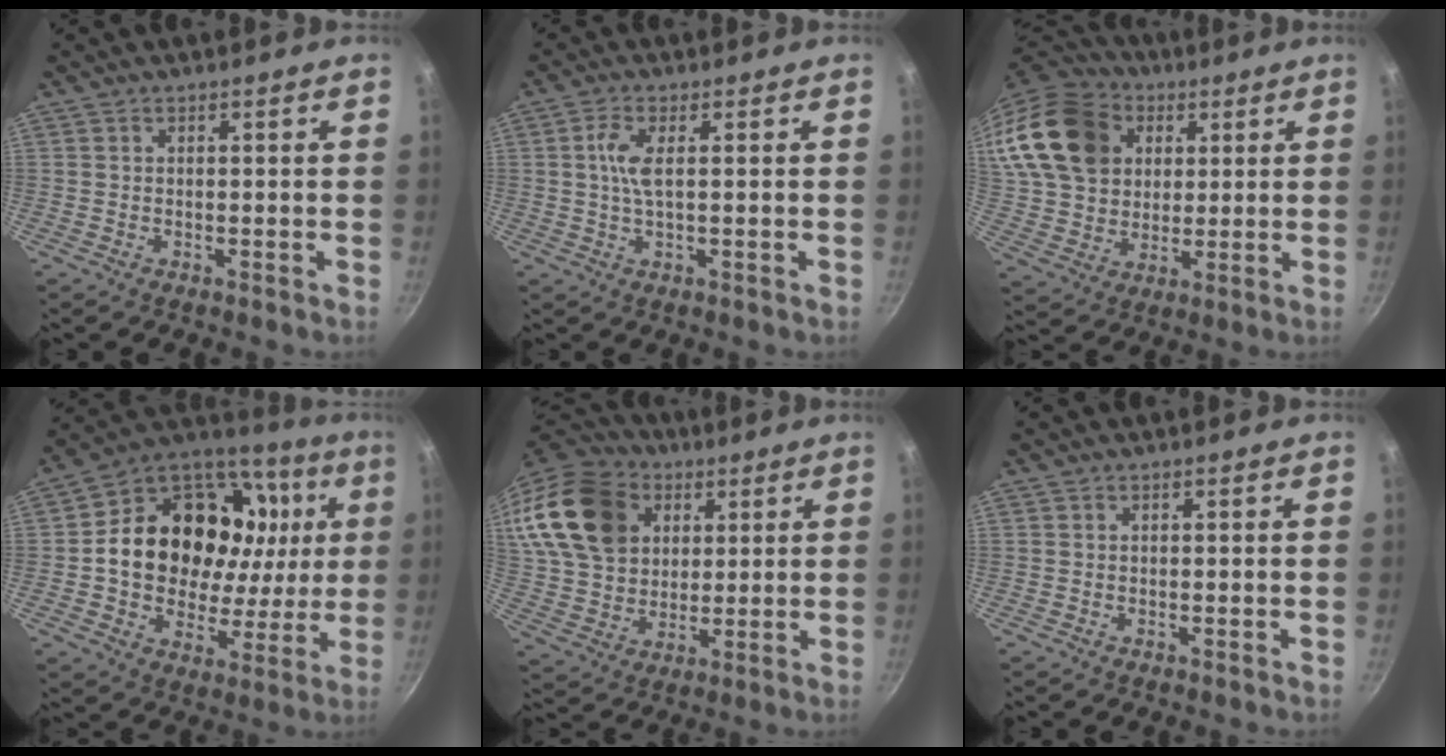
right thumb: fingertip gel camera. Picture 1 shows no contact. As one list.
[{"total": 4.4, "force": [0.5, 1.2, 4.2], "torque": [-0.101, 0.004, 0.010]}, {"total": 25.7, "force": [9.2, 19.7, 13.7], "torque": [-0.287, 0.025, 0.175]}, {"total": 28.5, "force": [5.4, 20.6, 19.0], "torque": [-0.279, 0.019, 0.091]}, {"total": 25.4, "force": [10.0, 18.9, 13.7], "torque": [-0.274, 0.014, 0.191]}, {"total": 0.0}]